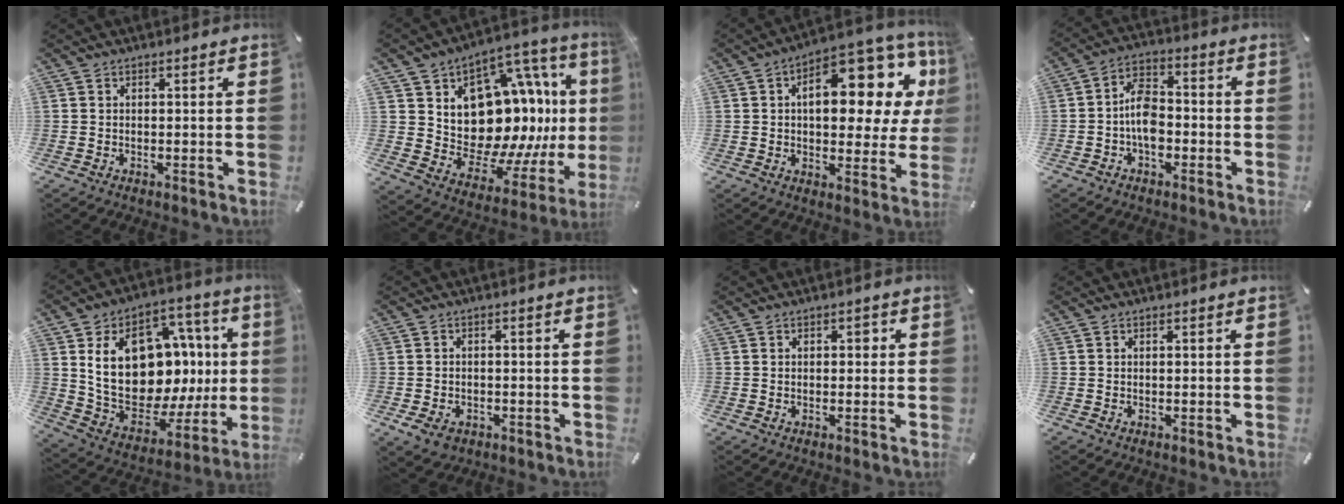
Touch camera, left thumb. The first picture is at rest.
{"total": 20.1, "force": [3.8, 15.1, 12.7], "torque": [-0.180, -0.059, 0.099]}
{"total": 18.2, "force": [6.8, 9.3, 14.1], "torque": [-0.186, -0.058, 0.107]}
{"total": 8.0, "force": [-2.3, 5.1, 5.8], "torque": [-0.107, 0.021, -0.039]}
{"total": 24.3, "force": [4.3, 17.4, 16.4], "torque": [-0.269, -0.034, 0.101]}
{"total": 3.7, "force": [-2.0, 2.8, 1.5], "torque": [-0.037, 0.006, -0.038]}
{"total": 1.4, "force": [0.0, 1.0, 1.0], "torque": [-0.013, 0.005, -0.005]}
{"total": 0.0}